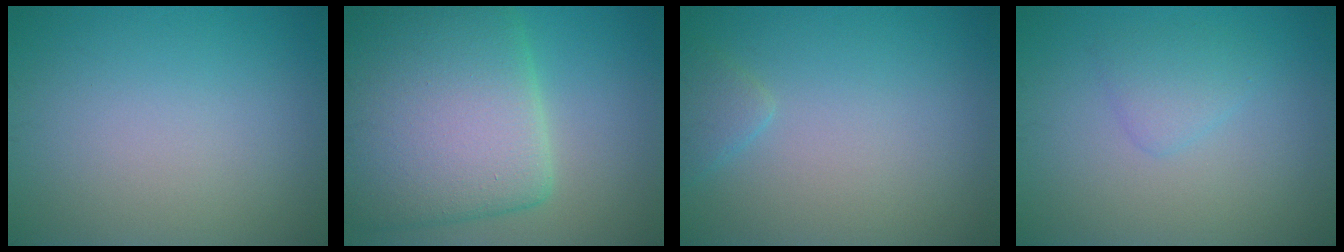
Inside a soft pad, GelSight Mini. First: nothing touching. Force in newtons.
{"total": 12.6, "press": 12.6, "slide": 0.9}
{"total": 1.4, "press": 1.4, "slide": 0.2}
{"total": 1.8, "press": 1.8, "slide": 0.1}